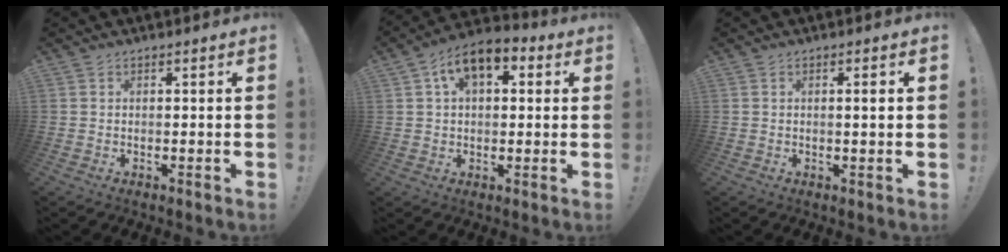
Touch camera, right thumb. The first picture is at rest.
{"total": 10.0, "force": [4.4, 5.6, 7.0], "torque": [-0.113, -0.004, 0.079]}
{"total": 2.4, "force": [0.3, -0.1, 2.4], "torque": [-0.029, -0.007, 0.000]}